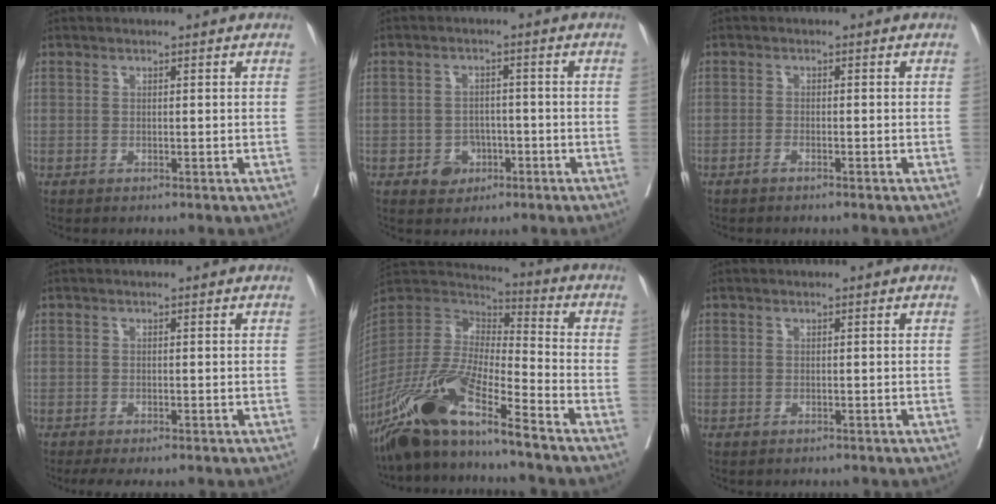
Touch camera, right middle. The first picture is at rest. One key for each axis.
{"total": 3.8, "fx": -1.7, "fy": 3.1, "fz": 1.4, "tx": -0.012, "ty": 0.008, "tz": -0.020}
{"total": 1.0, "fx": -0.8, "fy": 0.1, "fz": 0.6, "tx": -0.013, "ty": 0.000, "tz": -0.015}
{"total": 3.8, "fx": -3.0, "fy": 1.0, "fz": 2.0, "tx": -0.029, "ty": -0.011, "tz": -0.045}
{"total": 16.4, "fx": -11.6, "fy": 1.7, "fz": 11.5, "tx": -0.235, "ty": -0.021, "tz": -0.219}
{"total": 0.0}